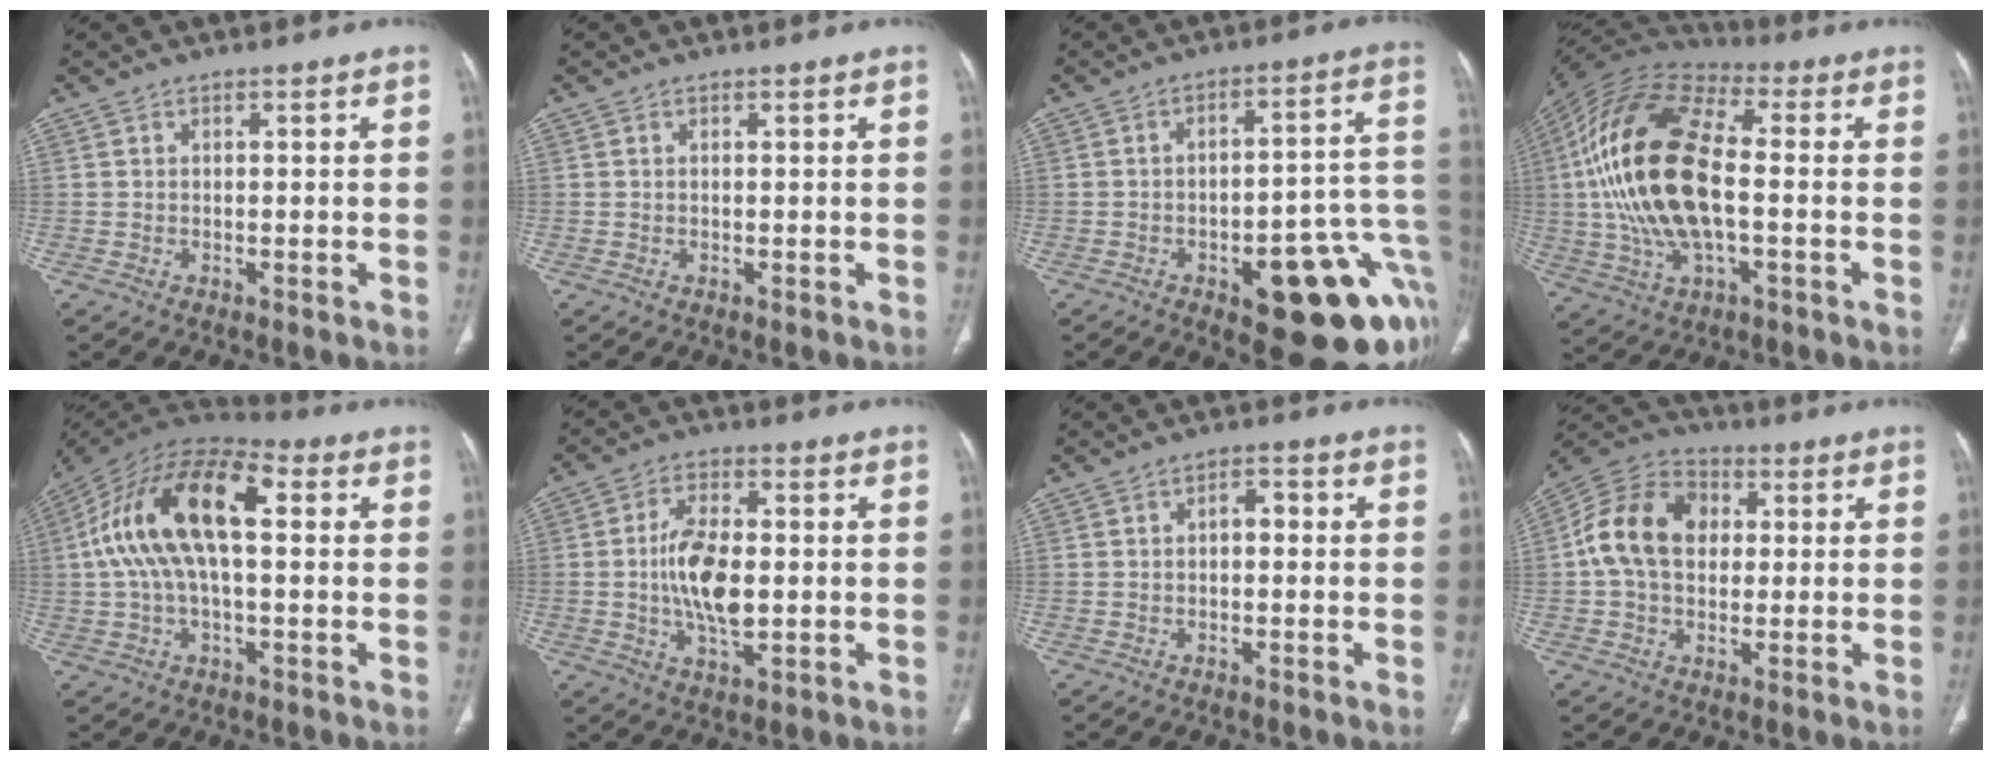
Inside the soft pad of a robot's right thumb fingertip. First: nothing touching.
{"total": 0.0}
{"total": 23.1, "force": [-8.0, 8.5, 19.8], "torque": [-0.165, 0.045, -0.087]}
{"total": 23.6, "force": [-0.5, 11.3, 20.7], "torque": [-0.423, 0.016, -0.011]}
{"total": 19.5, "force": [3.0, 9.4, 16.8], "torque": [-0.306, 0.048, 0.042]}
{"total": 11.1, "force": [-0.5, 5.4, 9.6], "torque": [-0.177, 0.002, -0.009]}
{"total": 2.6, "force": [-0.1, 1.5, 2.1], "torque": [-0.018, 0.011, -0.008]}
{"total": 14.3, "force": [1.6, 10.5, 9.7], "torque": [-0.163, 0.028, 0.019]}